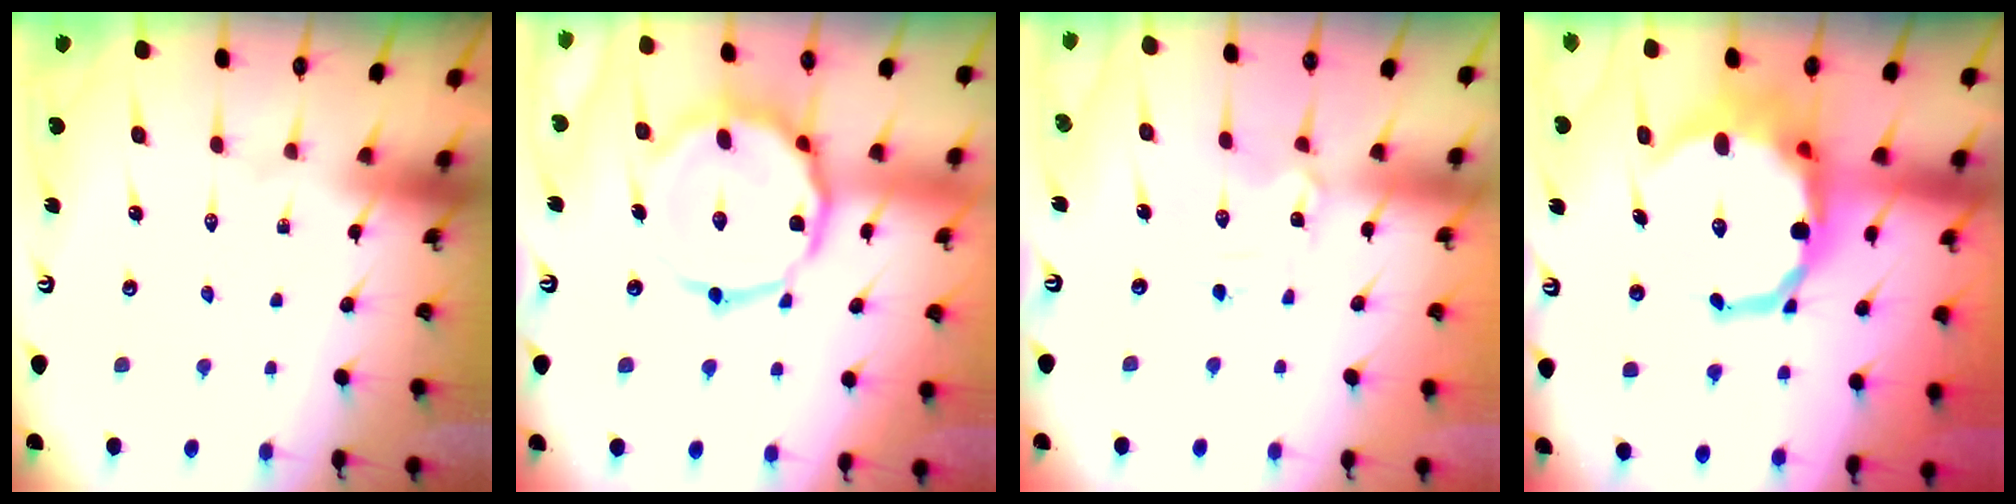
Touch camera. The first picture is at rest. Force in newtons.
{"total": 15.6, "press": 15.5, "slide": 1.2}
{"total": 1.3, "press": 1.3, "slide": 0.0}
{"total": 16.3, "press": 16.0, "slide": 3.2}